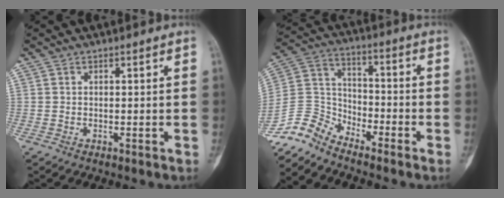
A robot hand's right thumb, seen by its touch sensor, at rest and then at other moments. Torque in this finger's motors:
{"motor_torque": [0.33, 0.50, -0.52, -0.52, 0.00]}